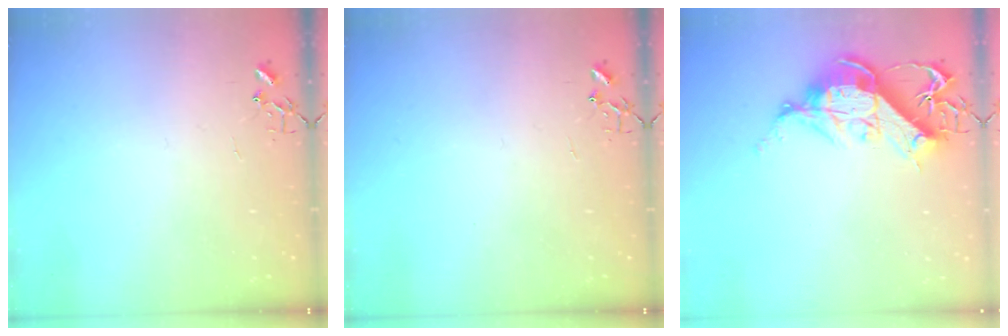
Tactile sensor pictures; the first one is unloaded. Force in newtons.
{"total": 0.0}
{"total": 13.6, "press": 13.6, "slide": 1.3}